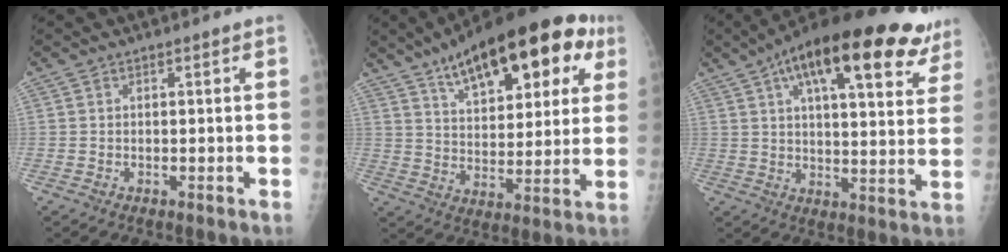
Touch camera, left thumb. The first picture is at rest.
{"total": 22.9, "force": [11.8, 9.7, 17.0], "torque": [-0.216, -0.012, 0.178]}
{"total": 25.5, "force": [14.6, 9.1, 18.8], "torque": [-0.261, -0.006, 0.208]}